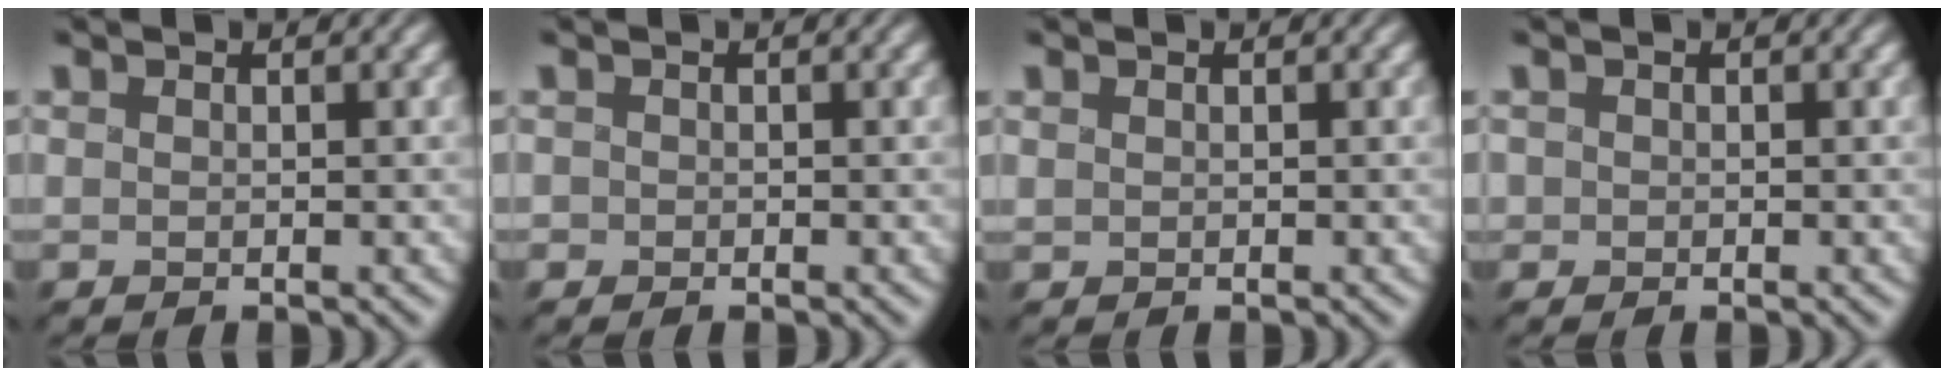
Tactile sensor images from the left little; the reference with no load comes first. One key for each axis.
{"total": 0.5, "fx": -0.3, "fy": 0.4, "fz": 0.0, "tx": 0.003, "ty": -0.002, "tz": -0.008}
{"total": 0.0}
{"total": 0.6, "fx": -0.2, "fy": 0.6, "fz": 0.1, "tx": 0.002, "ty": -0.002, "tz": -0.006}